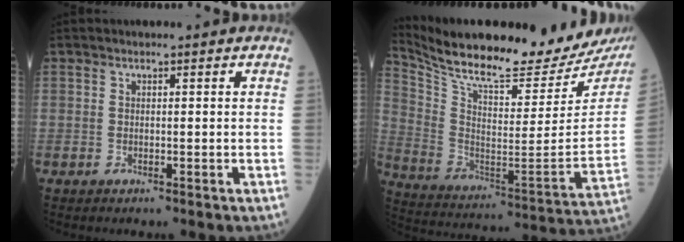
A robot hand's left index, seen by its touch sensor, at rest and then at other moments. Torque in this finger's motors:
{"motor_torque": [0.94, -1.20, 0.08, 0.04]}